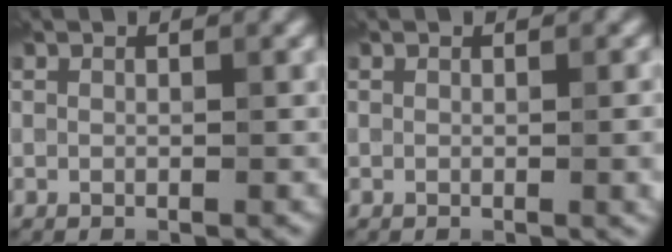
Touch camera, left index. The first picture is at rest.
{"total": 1.7, "force": [-0.1, 0.5, 1.6], "torque": [-0.017, -0.002, -0.003]}